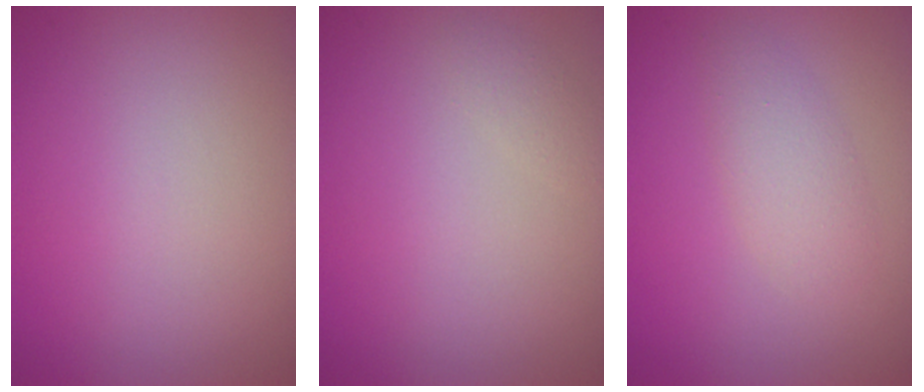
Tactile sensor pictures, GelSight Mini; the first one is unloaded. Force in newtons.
{"total": 0.7, "press": 0.7, "slide": 0.0}
{"total": 2.3, "press": 2.3, "slide": 0.1}